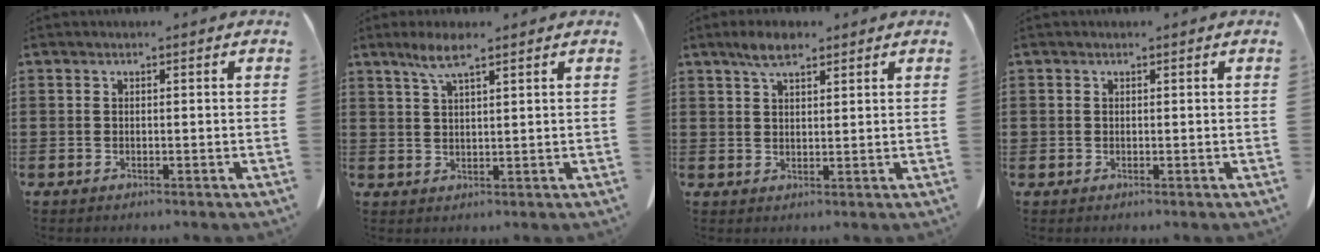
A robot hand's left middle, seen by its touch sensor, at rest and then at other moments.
{"total": 4.5, "force": [2.9, 0.7, 3.4], "torque": [-0.075, 0.005, 0.051]}
{"total": 4.4, "force": [2.9, 1.3, 3.0], "torque": [-0.064, 0.004, 0.053]}
{"total": 0.5, "force": [0.2, 0.5, 0.0], "torque": [-0.003, 0.002, 0.004]}